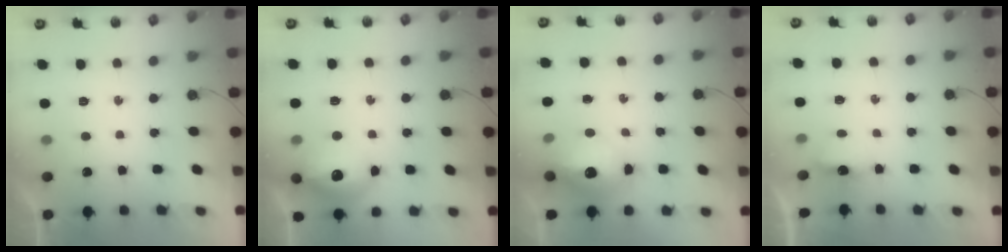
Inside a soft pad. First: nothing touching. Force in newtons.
{"total": 15.8, "press": 15.8, "slide": 1.1}
{"total": 16.6, "press": 16.5, "slide": 1.5}
{"total": 3.4, "press": 3.3, "slide": 0.6}